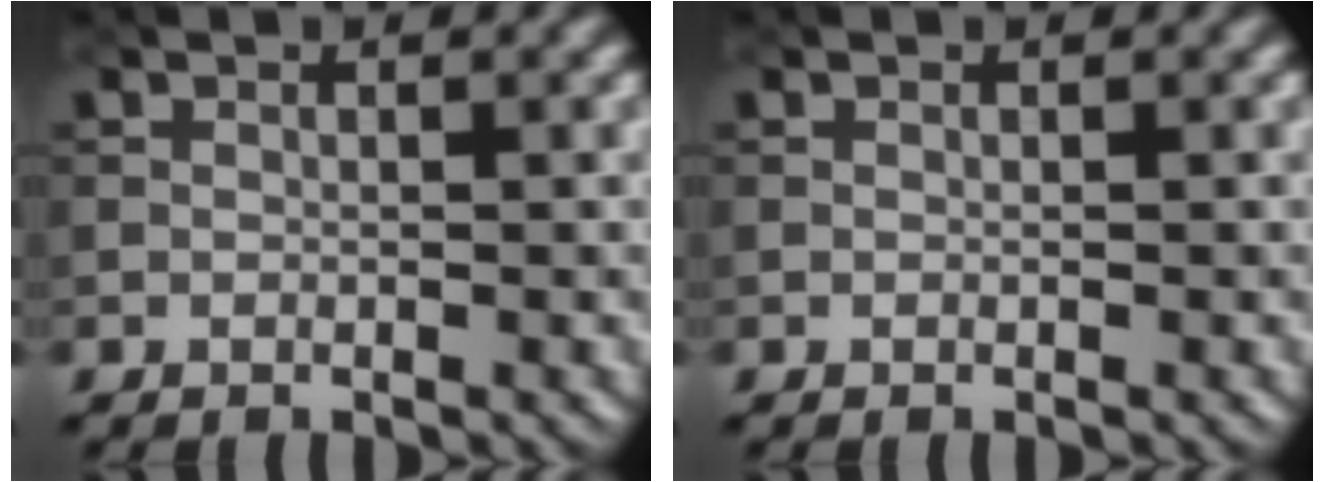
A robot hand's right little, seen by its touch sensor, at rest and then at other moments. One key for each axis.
{"total": 0.0}